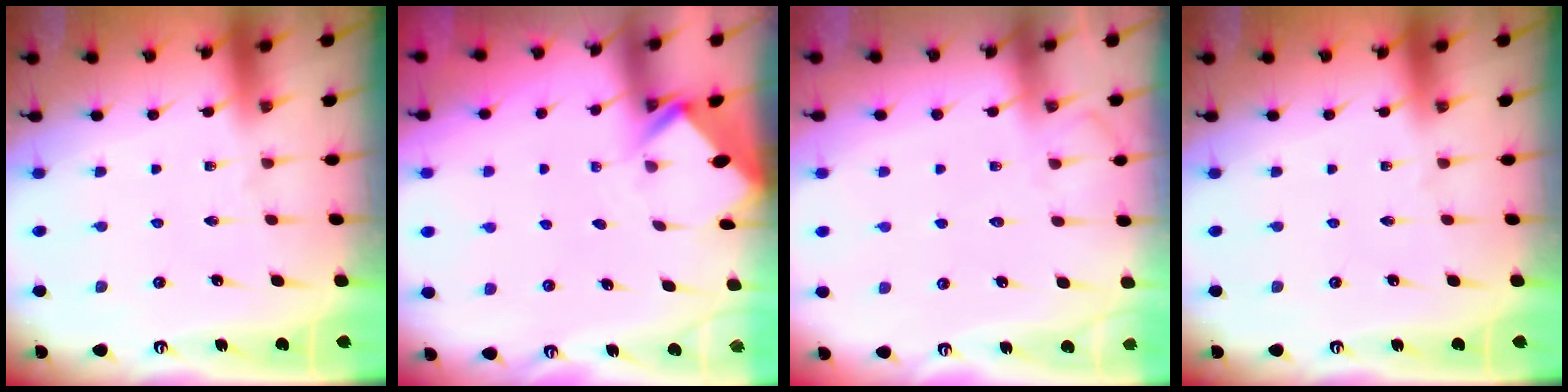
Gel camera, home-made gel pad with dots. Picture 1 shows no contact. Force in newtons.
{"total": 2.6, "press": 2.6, "slide": 0.2}
{"total": 5.9, "press": 5.9, "slide": 0.7}
{"total": 0.0}